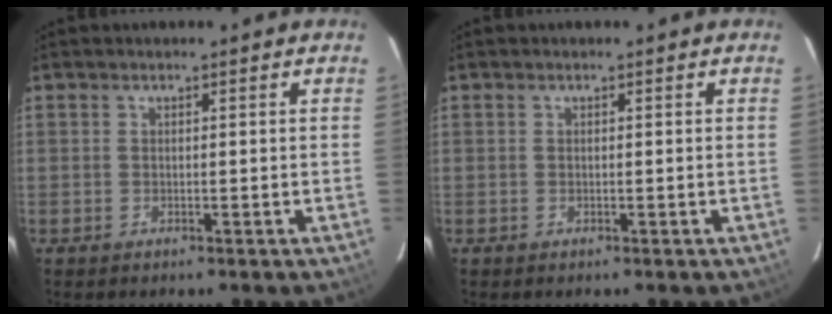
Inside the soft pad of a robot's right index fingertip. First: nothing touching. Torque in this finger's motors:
{"motor_torque": [0.01, 0.02, 0.03, 0.01]}